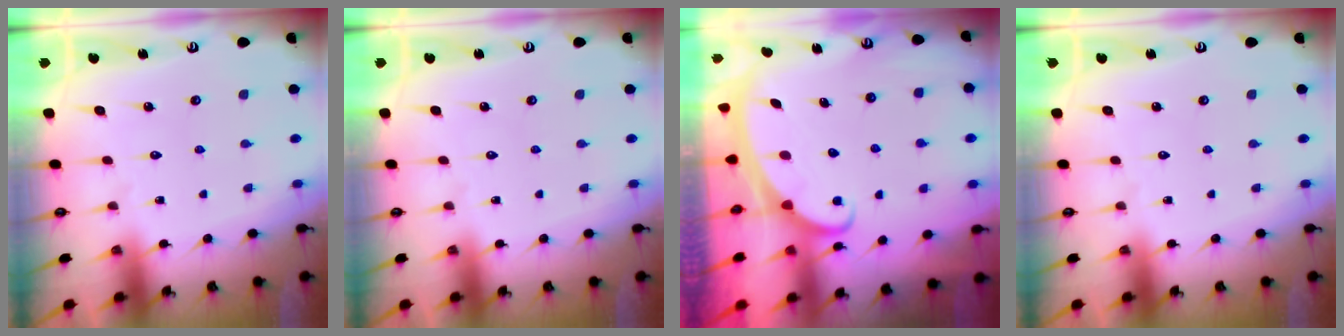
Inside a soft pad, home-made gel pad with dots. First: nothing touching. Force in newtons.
{"total": 0.0}
{"total": 2.1, "press": 2.1, "slide": 0.3}
{"total": 0.0}